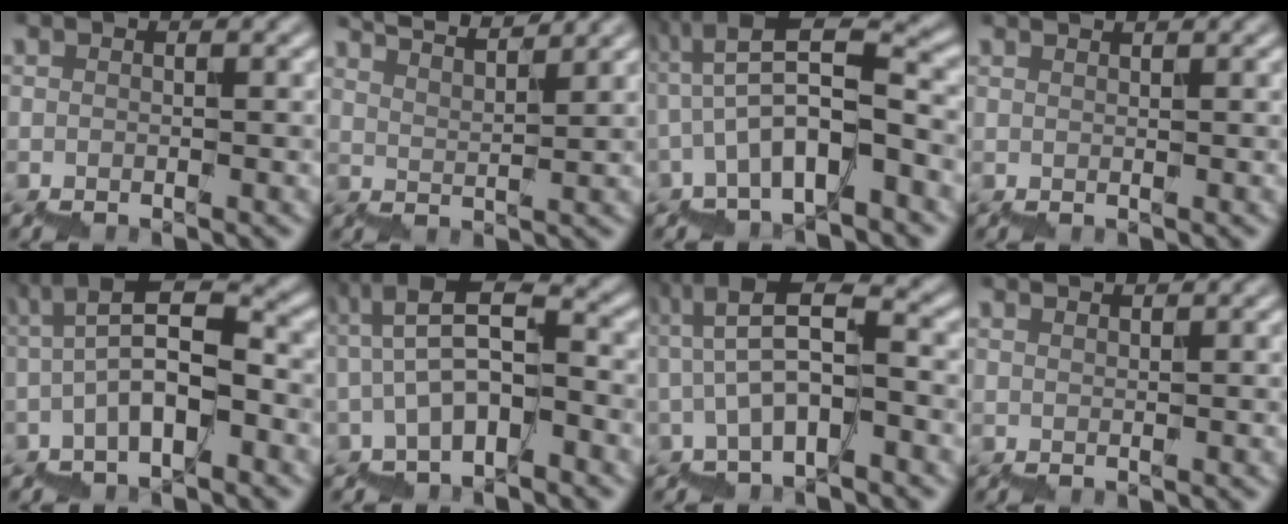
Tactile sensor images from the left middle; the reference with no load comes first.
{"total": 7.0, "force": [6.3, 1.4, 2.5], "torque": [-0.038, 0.040, 0.084]}
{"total": 6.7, "force": [-1.3, 2.0, 6.3], "torque": [-0.108, 0.029, -0.023]}
{"total": 0.6, "force": [0.5, 0.1, 0.3], "torque": [0.004, -0.001, 0.012]}
{"total": 5.3, "force": [-1.4, 1.6, 4.8], "torque": [-0.087, 0.028, -0.026]}
{"total": 4.7, "force": [-1.4, 1.5, 4.3], "torque": [-0.075, 0.026, -0.025]}
{"total": 5.1, "force": [-0.8, 1.2, 4.9], "torque": [-0.085, 0.028, -0.013]}
{"total": 1.3, "force": [1.1, 0.3, 0.6], "torque": [0.012, -0.003, 0.022]}